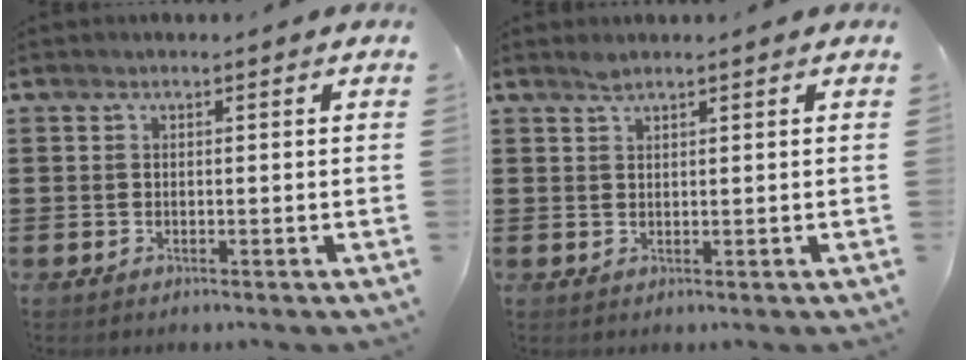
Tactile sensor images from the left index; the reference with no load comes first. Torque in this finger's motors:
{"motor_torque": [0.28, -0.21, 0.00, 0.03]}